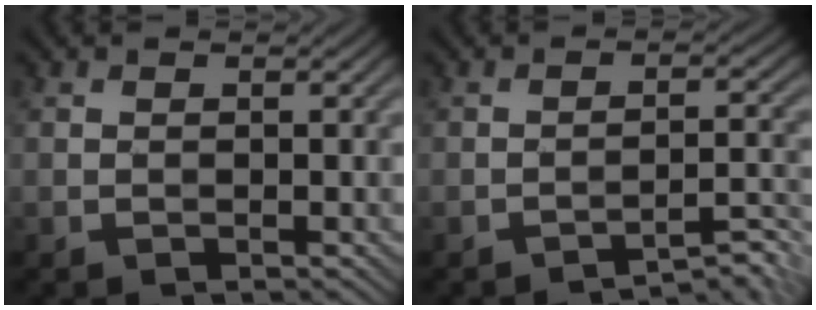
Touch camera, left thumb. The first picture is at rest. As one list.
[{"total": 3.7, "force": [-3.2, 0.2, 1.9], "torque": [-0.025, 0.017, -0.049]}]